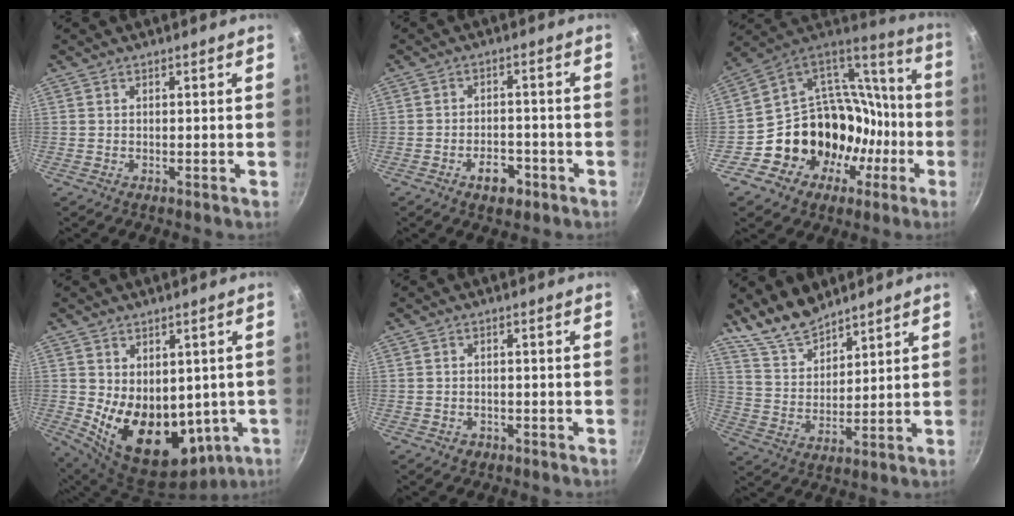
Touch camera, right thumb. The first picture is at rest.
{"total": 5.4, "force": [-2.8, 3.2, 3.3], "torque": [-0.032, 0.020, -0.042]}
{"total": 23.1, "force": [-6.3, 19.3, 10.9], "torque": [-0.145, 0.078, -0.083]}
{"total": 17.0, "force": [-0.5, 11.7, 12.4], "torque": [-0.165, -0.030, 0.031]}
{"total": 1.7, "force": [-0.9, 1.4, 0.6], "torque": [-0.011, 0.006, -0.005]}
{"total": 9.5, "force": [8.3, 3.6, 3.1], "torque": [-0.039, -0.047, 0.164]}